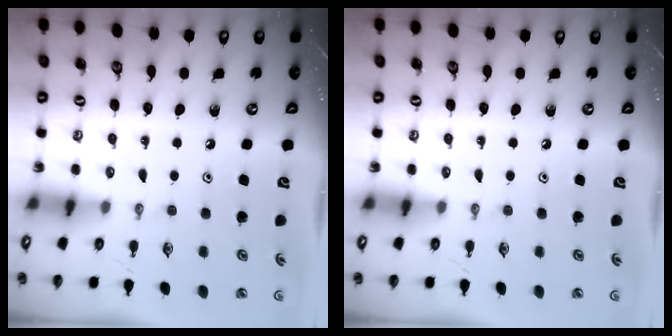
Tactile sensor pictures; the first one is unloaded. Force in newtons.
{"total": 0.0}